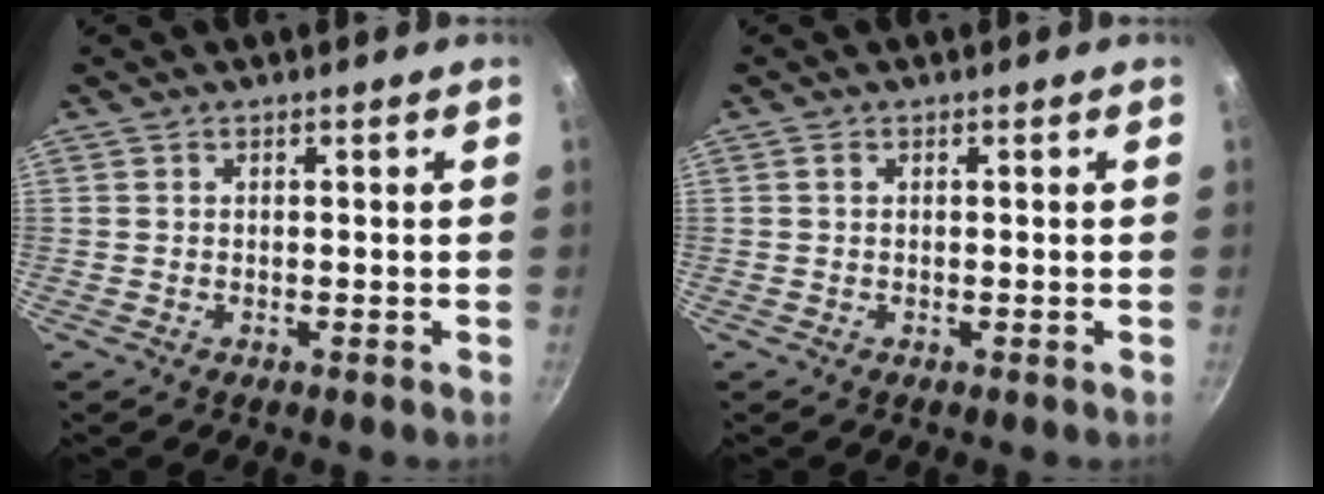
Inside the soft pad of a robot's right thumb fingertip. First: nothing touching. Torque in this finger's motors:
{"motor_torque": [-0.15, 0.24, 0.49, -0.28, -0.04]}